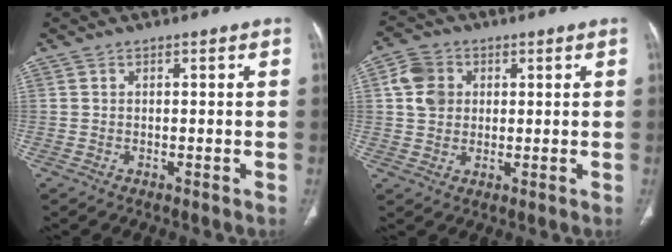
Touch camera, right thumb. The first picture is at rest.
{"total": 6.5, "force": [1.5, 5.4, 3.2], "torque": [-0.048, 0.003, 0.025]}